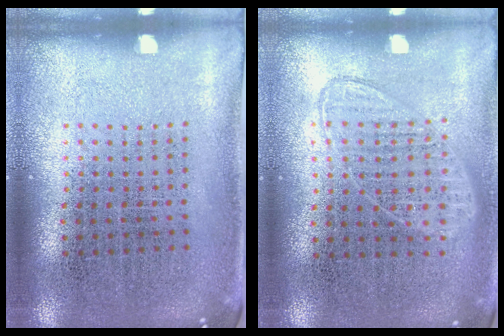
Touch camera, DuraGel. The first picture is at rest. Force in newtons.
{"total": 1.0, "press": 0.9, "slide": 0.4}